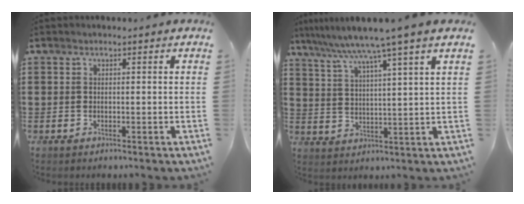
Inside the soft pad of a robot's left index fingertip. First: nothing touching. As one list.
[{"total": 6.8, "force": [5.3, -1.3, 4.1], "torque": [-0.099, -0.035, 0.084]}]